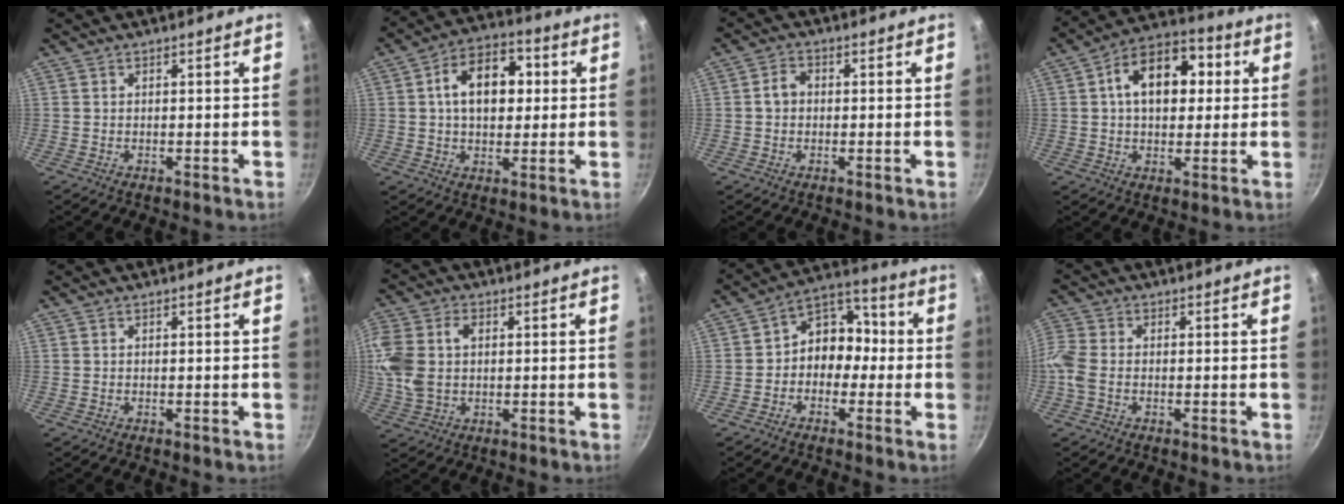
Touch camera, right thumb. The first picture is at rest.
{"total": 12.9, "force": [2.2, 8.3, 9.6], "torque": [-0.120, 0.015, 0.026]}
{"total": 3.2, "force": [0.0, 2.5, 1.9], "torque": [-0.030, 0.013, -0.006]}
{"total": 14.5, "force": [2.8, 9.2, 10.9], "torque": [-0.137, 0.022, 0.034]}
{"total": 0.0}
{"total": 13.2, "force": [1.6, 9.1, 9.4], "torque": [-0.236, 0.014, 0.034]}
{"total": 10.2, "force": [-0.8, 7.7, 6.6], "torque": [-0.056, 0.046, -0.031]}
{"total": 5.6, "force": [-1.0, 3.6, 4.1], "torque": [-0.119, 0.010, -0.027]}